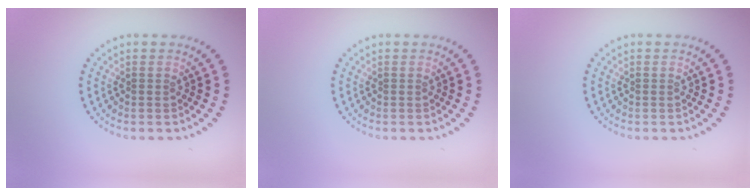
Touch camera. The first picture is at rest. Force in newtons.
{"total": 0.0}
{"total": 0.0}